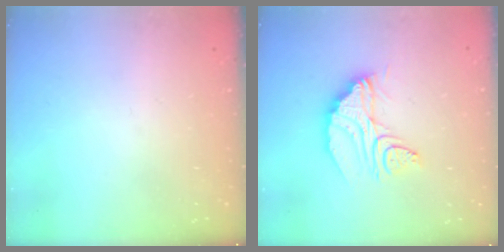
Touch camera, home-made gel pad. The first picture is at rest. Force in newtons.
{"total": 12.7, "press": 12.6, "slide": 0.9}